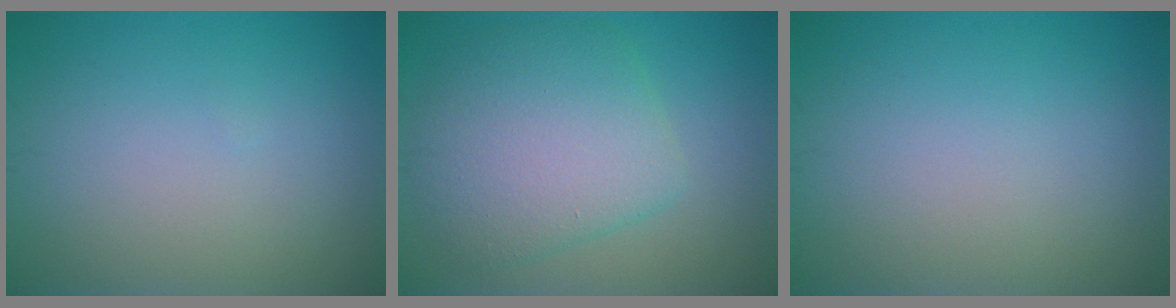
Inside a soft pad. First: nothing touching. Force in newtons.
{"total": 6.7, "press": 6.7, "slide": 0.3}
{"total": 0.0}